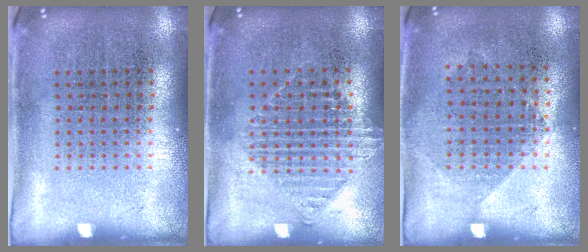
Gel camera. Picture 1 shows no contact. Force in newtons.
{"total": 1.1, "press": 1.1, "slide": 0.3}
{"total": 1.0, "press": 0.9, "slide": 0.5}